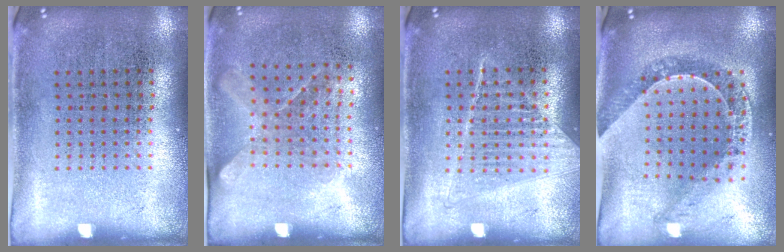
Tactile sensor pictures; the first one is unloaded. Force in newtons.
{"total": 1.3, "press": 1.0, "slide": 0.8}
{"total": 1.1, "press": 1.0, "slide": 0.3}
{"total": 1.1, "press": 1.1, "slide": 0.3}